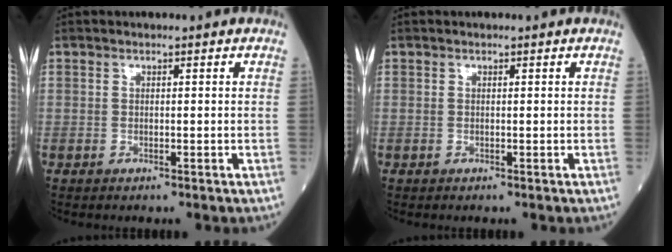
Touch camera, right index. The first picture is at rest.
{"total": 0.0}